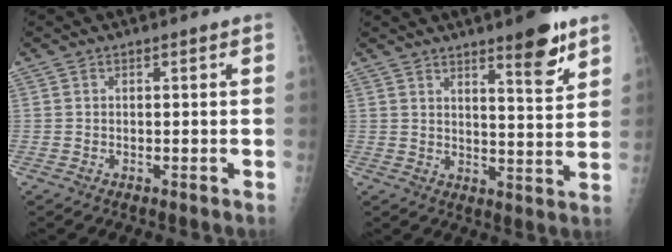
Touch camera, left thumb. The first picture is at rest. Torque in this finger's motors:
{"motor_torque": [0.18, 0.31, -0.25, -0.19, 0.06]}